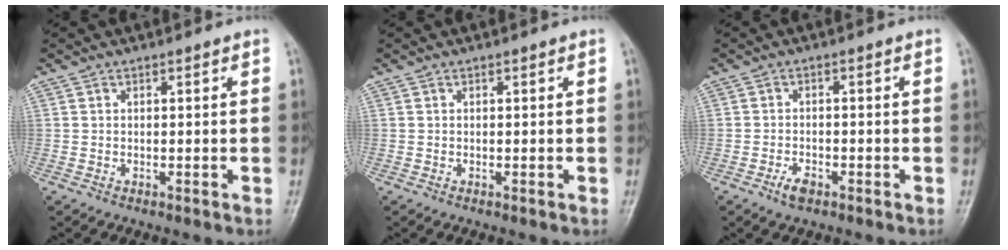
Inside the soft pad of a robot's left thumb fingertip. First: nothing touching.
{"total": 0.0}
{"total": 2.6, "force": [-1.8, 1.2, 1.4], "torque": [-0.030, 0.006, -0.033]}